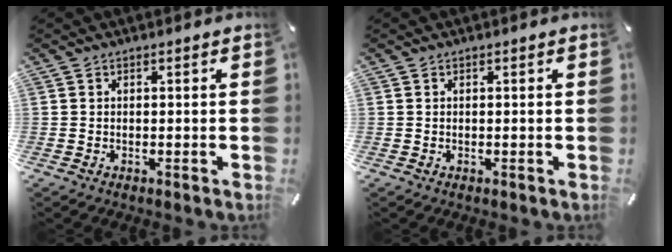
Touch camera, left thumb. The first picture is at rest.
{"total": 0.0}